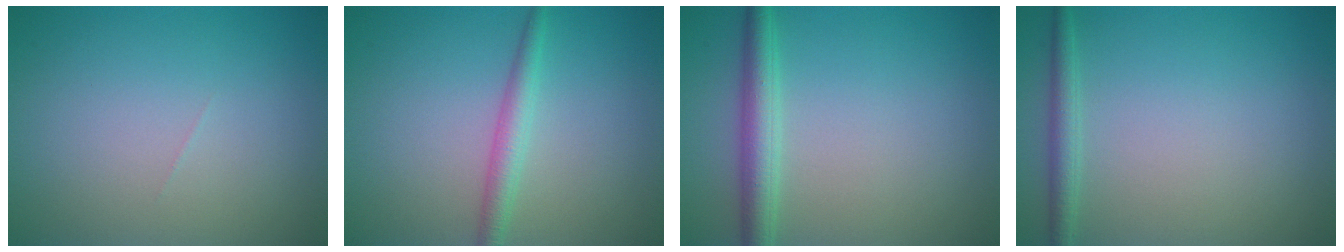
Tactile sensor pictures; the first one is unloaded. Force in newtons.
{"total": 2.2, "press": 2.2, "slide": 0.1}
{"total": 3.2, "press": 3.2, "slide": 0.2}
{"total": 1.7, "press": 1.7, "slide": 0.1}